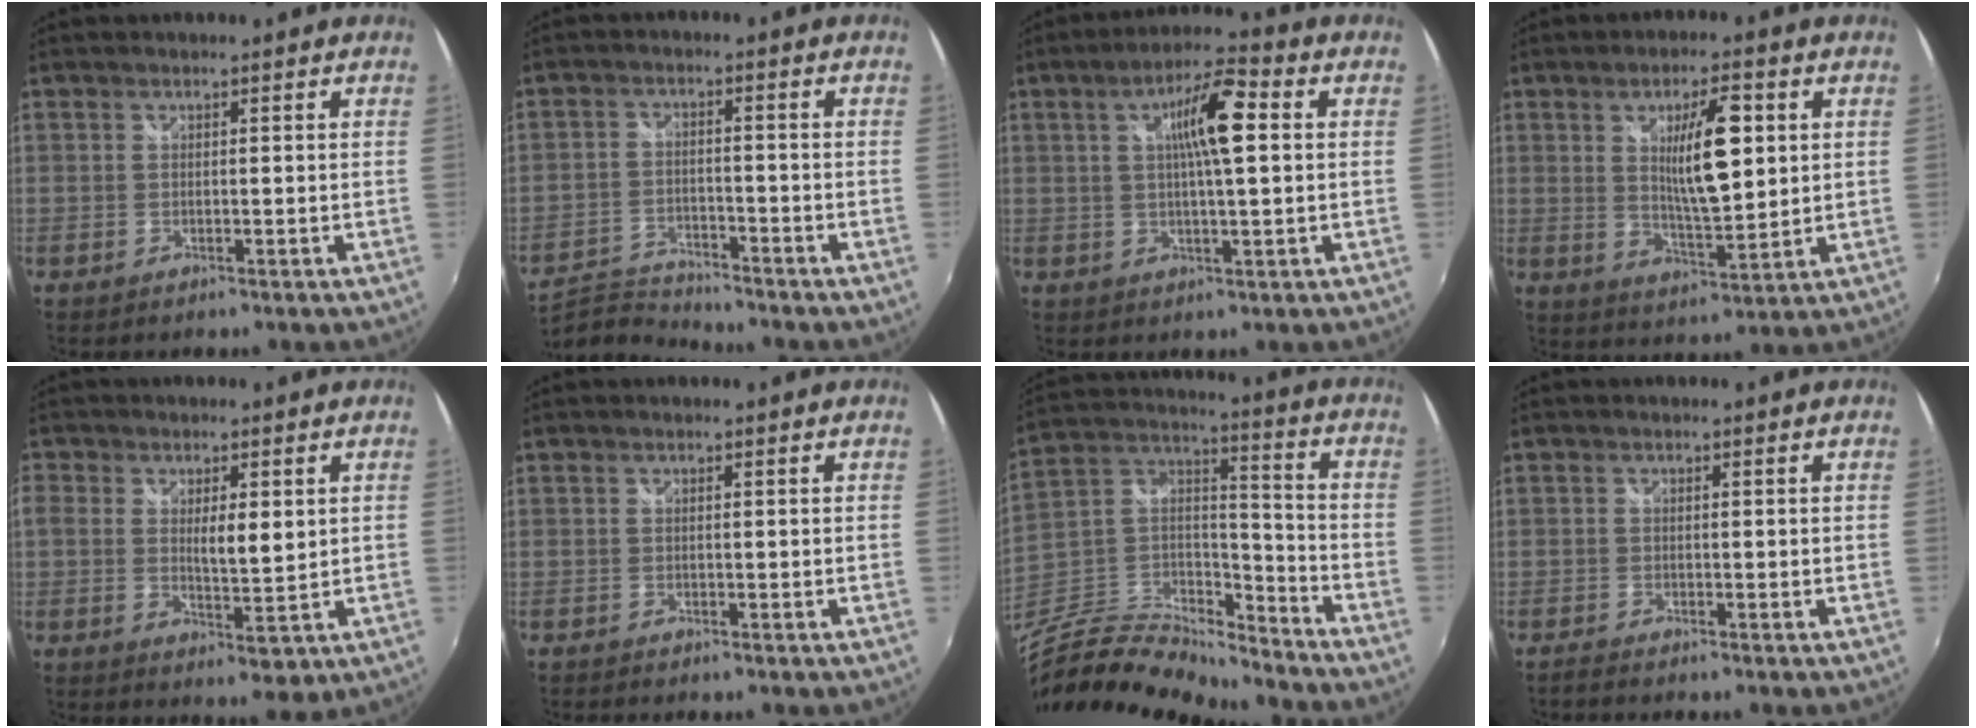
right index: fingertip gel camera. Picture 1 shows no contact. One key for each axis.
{"total": 8.3, "fx": -8.1, "fy": 1.7, "fz": 1.1, "tx": -0.048, "ty": 0.001, "tz": -0.153}
{"total": 9.3, "fx": 1.8, "fy": 1.7, "fz": 9.0, "tx": -0.154, "ty": 0.013, "tz": 0.029}
{"total": 10.1, "fx": 2.5, "fy": 2.9, "fz": 9.3, "tx": -0.148, "ty": -0.002, "tz": 0.046}
{"total": 5.9, "fx": 0.3, "fy": 2.3, "fz": 5.4, "tx": -0.101, "ty": -0.004, "tz": 0.004}
{"total": 0.8, "fx": -0.7, "fy": 0.3, "fz": 0.2, "tx": -0.007, "ty": -0.004, "tz": -0.013}
{"total": 23.2, "fx": -19.8, "fy": 7.0, "fz": 9.9, "tx": -0.219, "ty": 0.006, "tz": -0.348}
{"total": 1.5, "fx": -1.4, "fy": 0.2, "fz": 0.4, "tx": -0.011, "ty": -0.009, "tz": -0.028}